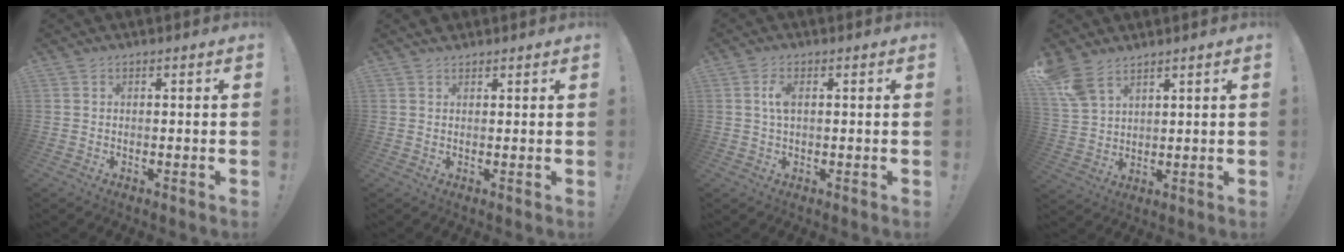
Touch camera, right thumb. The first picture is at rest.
{"total": 1.6, "force": [1.5, 0.4, 0.1], "torque": [0.012, -0.010, 0.026]}
{"total": 3.6, "force": [0.6, 1.6, 3.2], "torque": [-0.051, 0.002, 0.006]}
{"total": 7.6, "force": [5.5, 3.8, 3.5], "torque": [-0.069, -0.024, 0.111]}